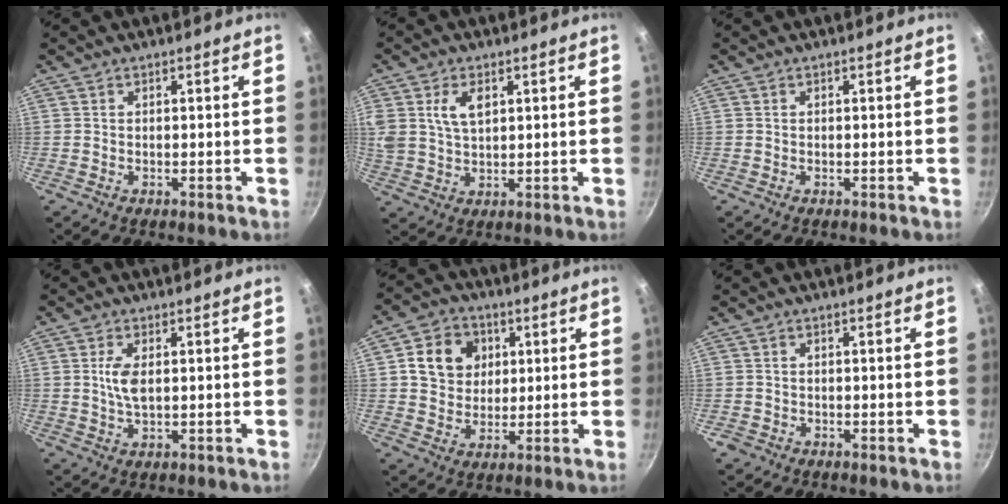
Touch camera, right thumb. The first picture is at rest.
{"total": 7.2, "force": [2.5, 4.3, 5.2], "torque": [-0.100, -0.004, 0.054]}
{"total": 0.0}
{"total": 4.5, "force": [0.6, 2.1, 3.9], "torque": [-0.086, -0.004, 0.016]}
{"total": 10.8, "force": [2.7, 9.1, 5.3], "torque": [-0.058, -0.003, 0.044]}
{"total": 1.2, "force": [-0.7, 0.9, 0.2], "torque": [0.000, 0.003, -0.014]}